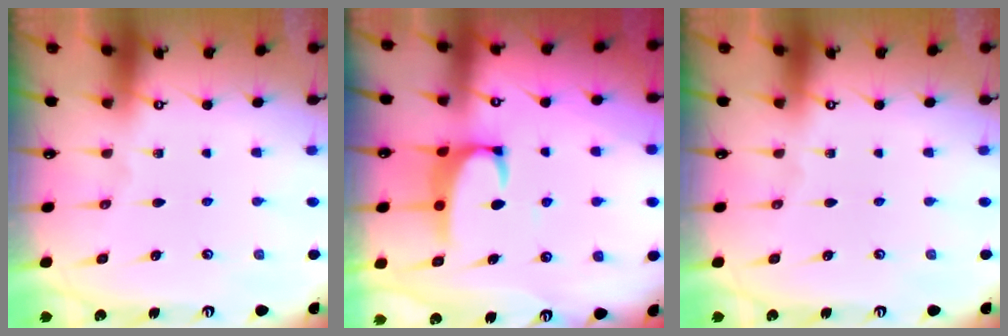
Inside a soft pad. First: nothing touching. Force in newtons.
{"total": 3.0, "press": 2.9, "slide": 0.8}
{"total": 0.0}